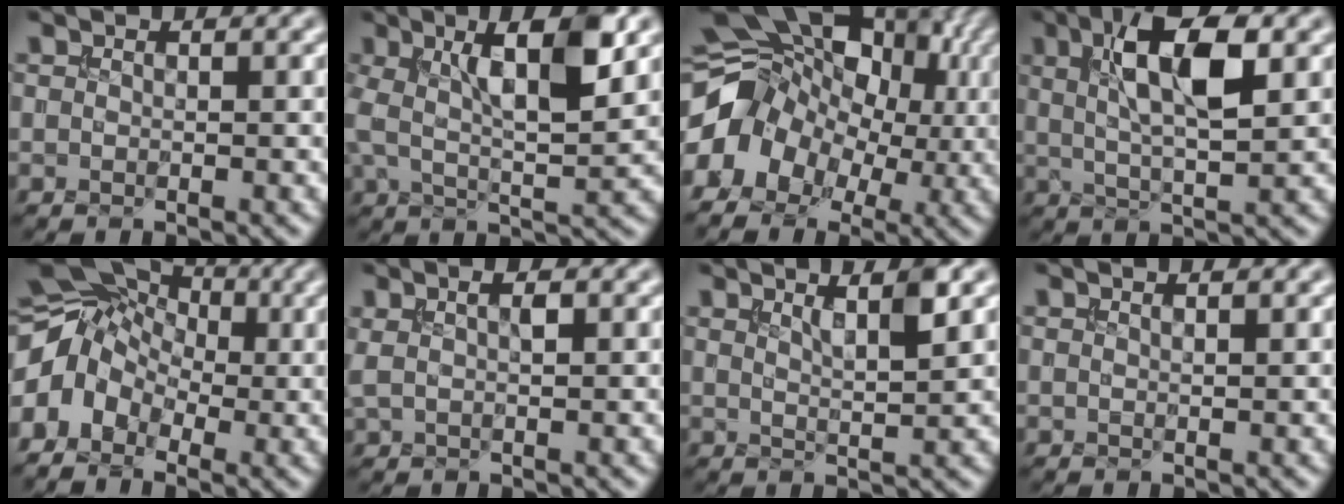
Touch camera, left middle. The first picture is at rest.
{"total": 8.2, "force": [2.1, 2.3, 7.6], "torque": [-0.133, 0.009, 0.032]}
{"total": 10.9, "force": [-1.0, 8.9, 6.1], "torque": [-0.096, 0.004, -0.028]}
{"total": 7.6, "force": [2.0, 2.5, 6.9], "torque": [-0.119, 0.009, 0.036]}
{"total": 7.1, "force": [-1.0, 5.6, 4.4], "torque": [-0.066, 0.024, -0.030]}
{"total": 1.7, "force": [0.4, 0.5, 1.5], "torque": [-0.027, 0.003, 0.012]}
{"total": 3.5, "force": [2.1, 0.7, 2.8], "torque": [-0.032, 0.007, 0.030]}
{"total": 1.3, "force": [0.9, 0.3, 0.9], "torque": [-0.008, 0.000, 0.008]}